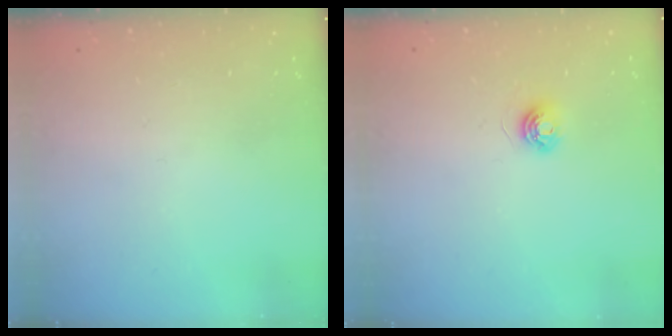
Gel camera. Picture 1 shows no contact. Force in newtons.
{"total": 5.0, "press": 4.9, "slide": 0.6}